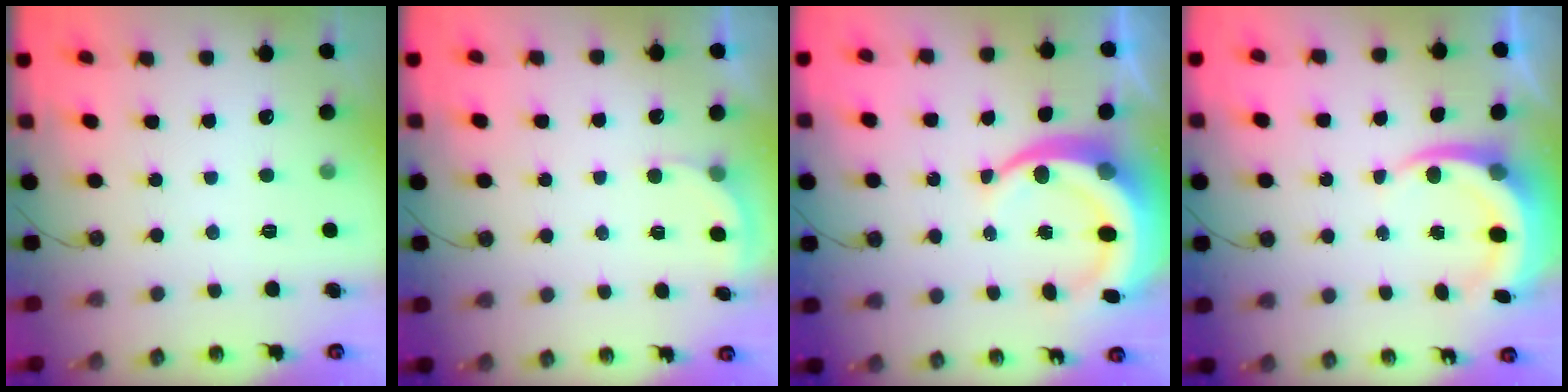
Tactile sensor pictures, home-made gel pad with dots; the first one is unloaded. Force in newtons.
{"total": 2.5, "press": 2.4, "slide": 0.4}
{"total": 11.5, "press": 11.4, "slide": 1.6}
{"total": 7.3, "press": 7.2, "slide": 1.3}